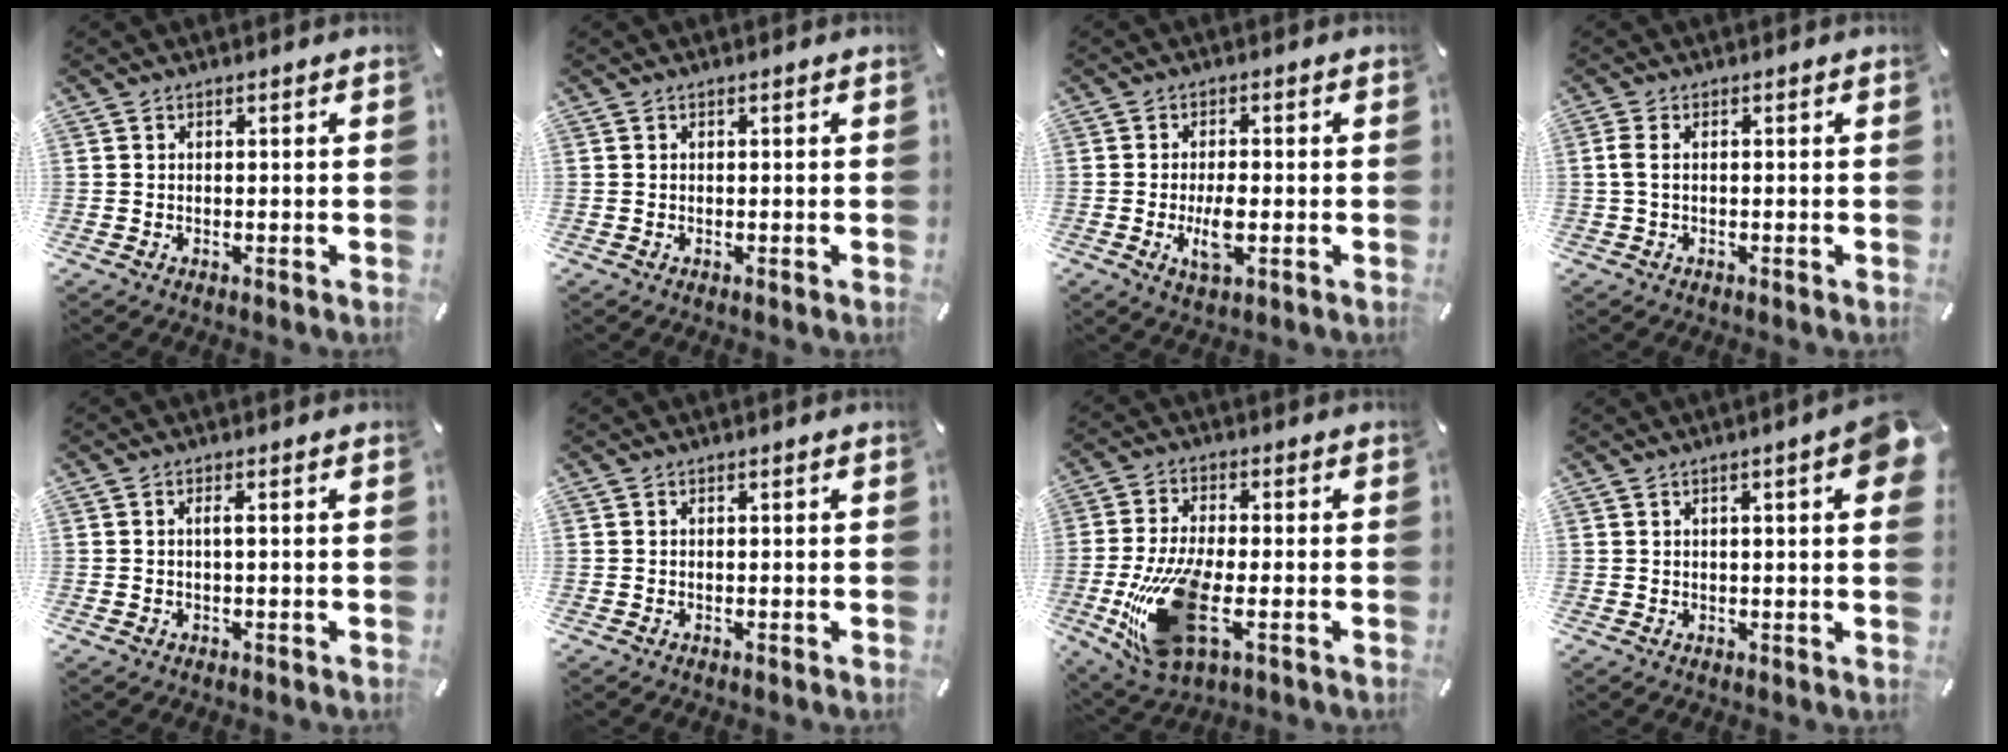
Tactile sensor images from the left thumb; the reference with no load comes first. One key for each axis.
{"total": 0.0}
{"total": 6.0, "fx": -1.2, "fy": 2.1, "fz": 5.5, "tx": -0.119, "ty": -0.007, "tz": -0.024}
{"total": 2.2, "fx": -0.2, "fy": 0.5, "fz": 2.2, "tx": -0.047, "ty": -0.004, "tz": -0.006}
{"total": 1.4, "fx": -0.1, "fy": 0.1, "fz": 1.4, "tx": -0.025, "ty": -0.002, "tz": -0.002}
{"total": 0.0}
{"total": 16.7, "fx": -4.2, "fy": 7.5, "fz": 14.3, "tx": -0.302, "ty": -0.017, "tz": -0.060}
{"total": 6.0, "fx": 2.2, "fy": 1.1, "fz": 5.4, "tx": -0.080, "ty": -0.001, "tz": 0.033}